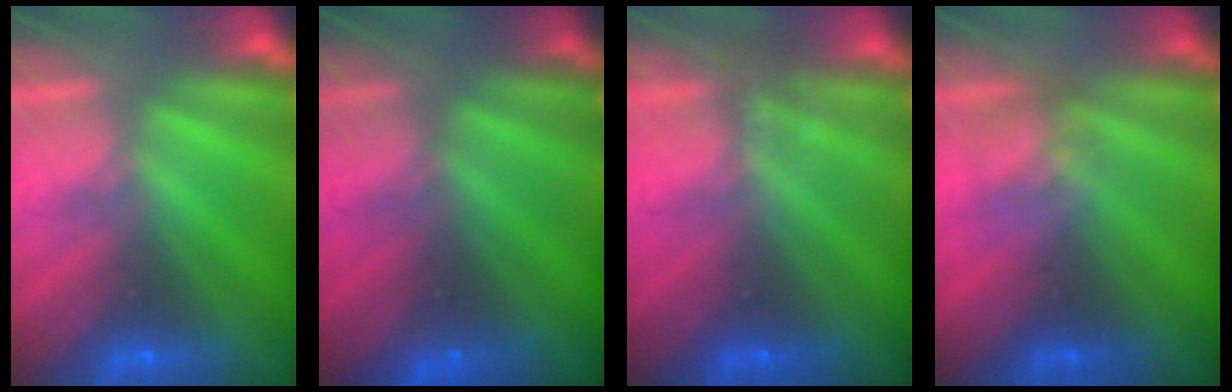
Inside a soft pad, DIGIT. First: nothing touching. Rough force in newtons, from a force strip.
{"total": 1.4}
{"total": 1.1}
{"total": 2.4}